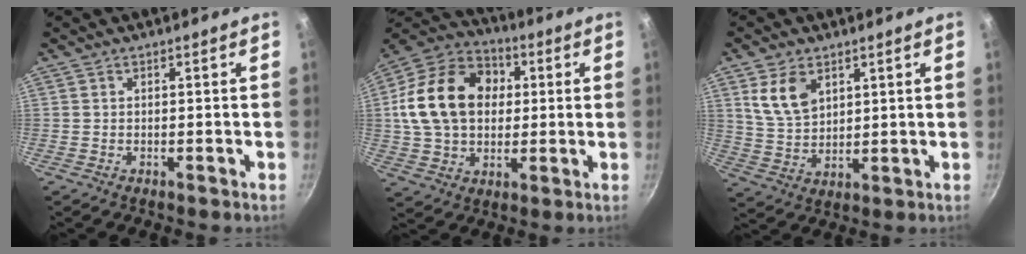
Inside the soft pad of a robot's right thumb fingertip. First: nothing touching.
{"total": 20.2, "force": [3.1, 15.1, 13.2], "torque": [-0.210, 0.023, 0.046]}
{"total": 8.6, "force": [3.9, 5.5, 5.3], "torque": [-0.086, -0.020, 0.084]}